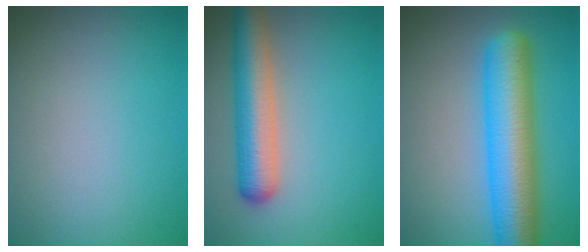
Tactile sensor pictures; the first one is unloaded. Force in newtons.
{"total": 5.6, "press": 5.6, "slide": 0.2}
{"total": 8.7, "press": 8.7, "slide": 0.2}